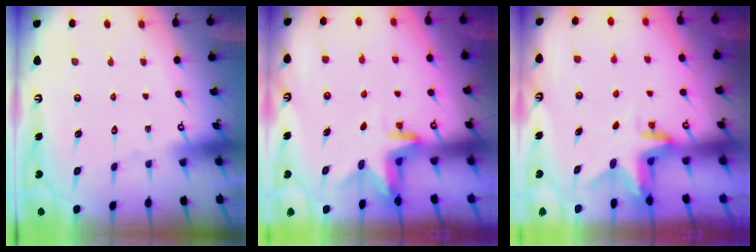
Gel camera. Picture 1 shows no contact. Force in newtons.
{"total": 2.6, "press": 2.6, "slide": 0.2}
{"total": 3.0, "press": 3.0, "slide": 0.2}